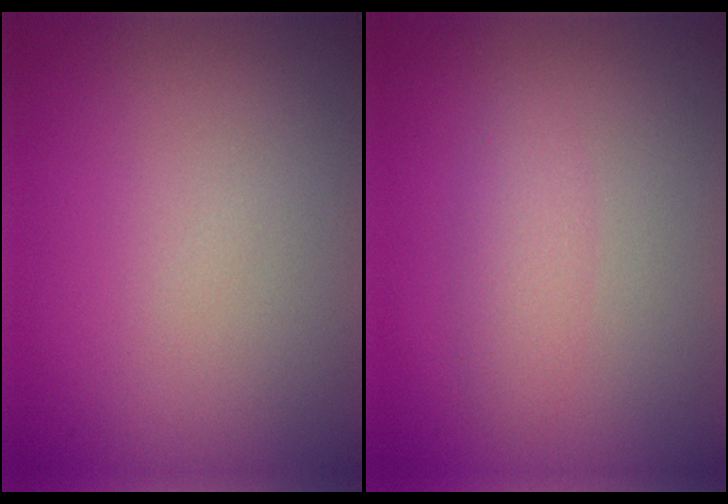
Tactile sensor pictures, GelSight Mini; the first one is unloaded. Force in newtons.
{"total": 1.9, "press": 1.9, "slide": 0.0}